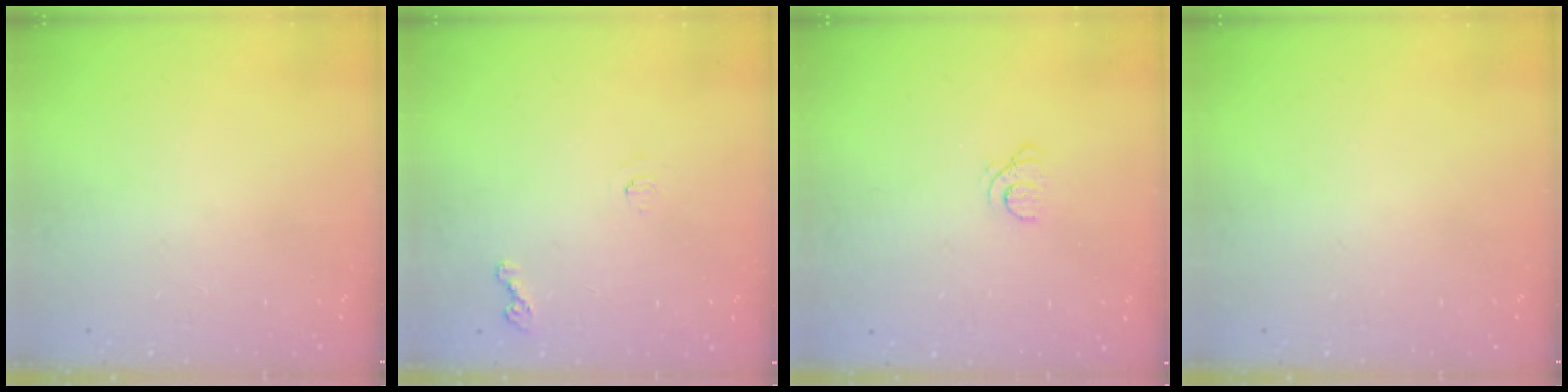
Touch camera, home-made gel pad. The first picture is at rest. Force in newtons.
{"total": 4.0, "press": 3.9, "slide": 0.6}
{"total": 1.7, "press": 1.7, "slide": 0.2}
{"total": 0.0}